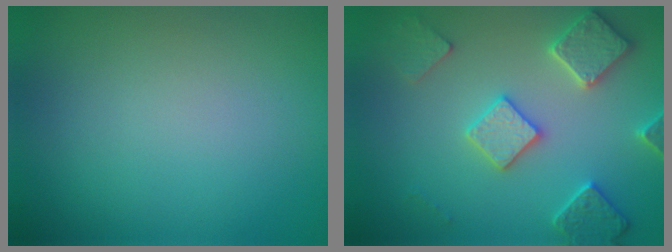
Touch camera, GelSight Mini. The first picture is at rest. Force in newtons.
{"total": 4.2, "press": 4.1, "slide": 1.1}